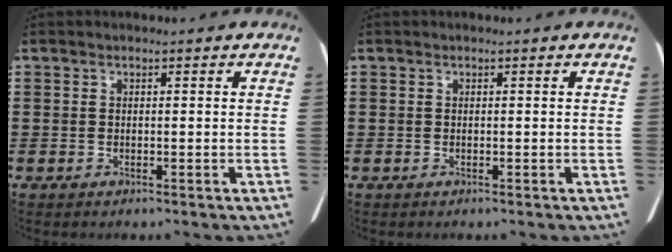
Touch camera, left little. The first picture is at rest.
{"total": 0.0}